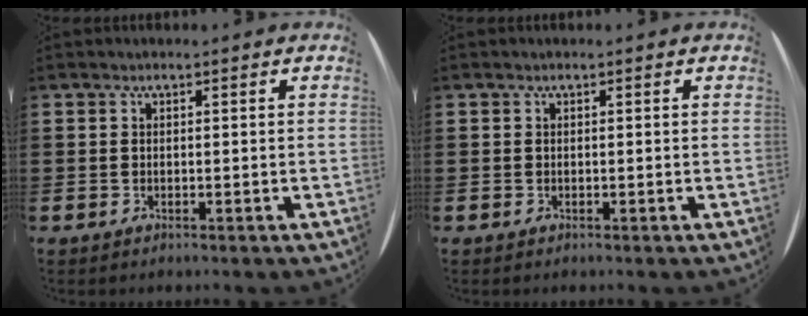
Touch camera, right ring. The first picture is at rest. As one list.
[{"total": 0.0}]